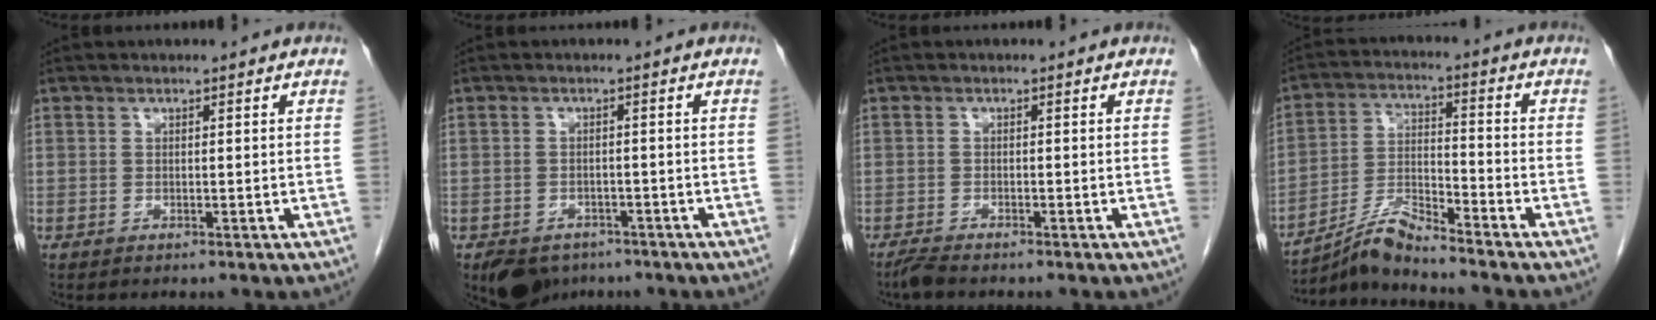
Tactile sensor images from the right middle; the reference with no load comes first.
{"total": 6.2, "force": [-4.4, 4.1, 1.6], "torque": [-0.020, 0.001, -0.062]}
{"total": 1.7, "force": [-1.6, 0.1, 0.8], "torque": [-0.025, -0.006, -0.032]}
{"total": 5.2, "force": [-4.8, -0.9, 1.9], "torque": [-0.047, -0.008, -0.092]}